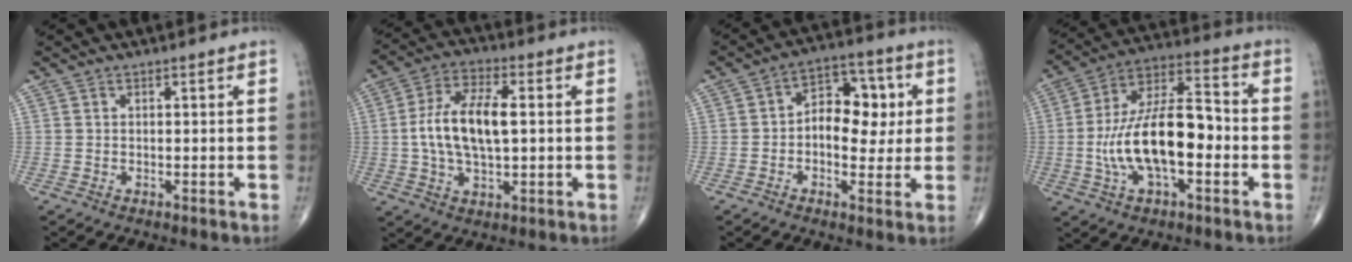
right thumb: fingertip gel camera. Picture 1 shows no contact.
{"total": 12.8, "force": [0.5, 6.2, 11.2], "torque": [-0.220, 0.014, 0.007]}
{"total": 11.4, "force": [0.7, 7.4, 8.6], "torque": [-0.085, 0.023, 0.006]}
{"total": 18.3, "force": [-3.2, 8.3, 15.9], "torque": [-0.285, 0.040, -0.060]}